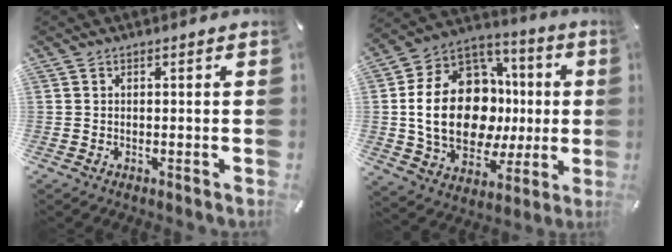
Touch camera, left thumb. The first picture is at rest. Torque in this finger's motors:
{"motor_torque": [1.78, 3.23, 1.59, -1.18, 0.81]}